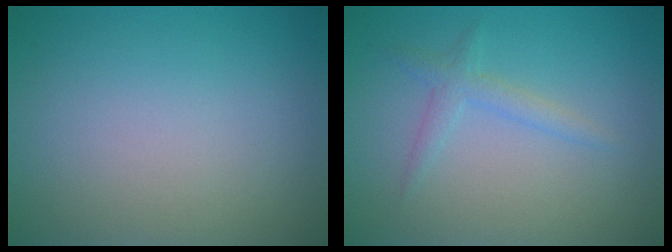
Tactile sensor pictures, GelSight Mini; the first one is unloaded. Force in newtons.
{"total": 1.6, "press": 1.6, "slide": 0.1}